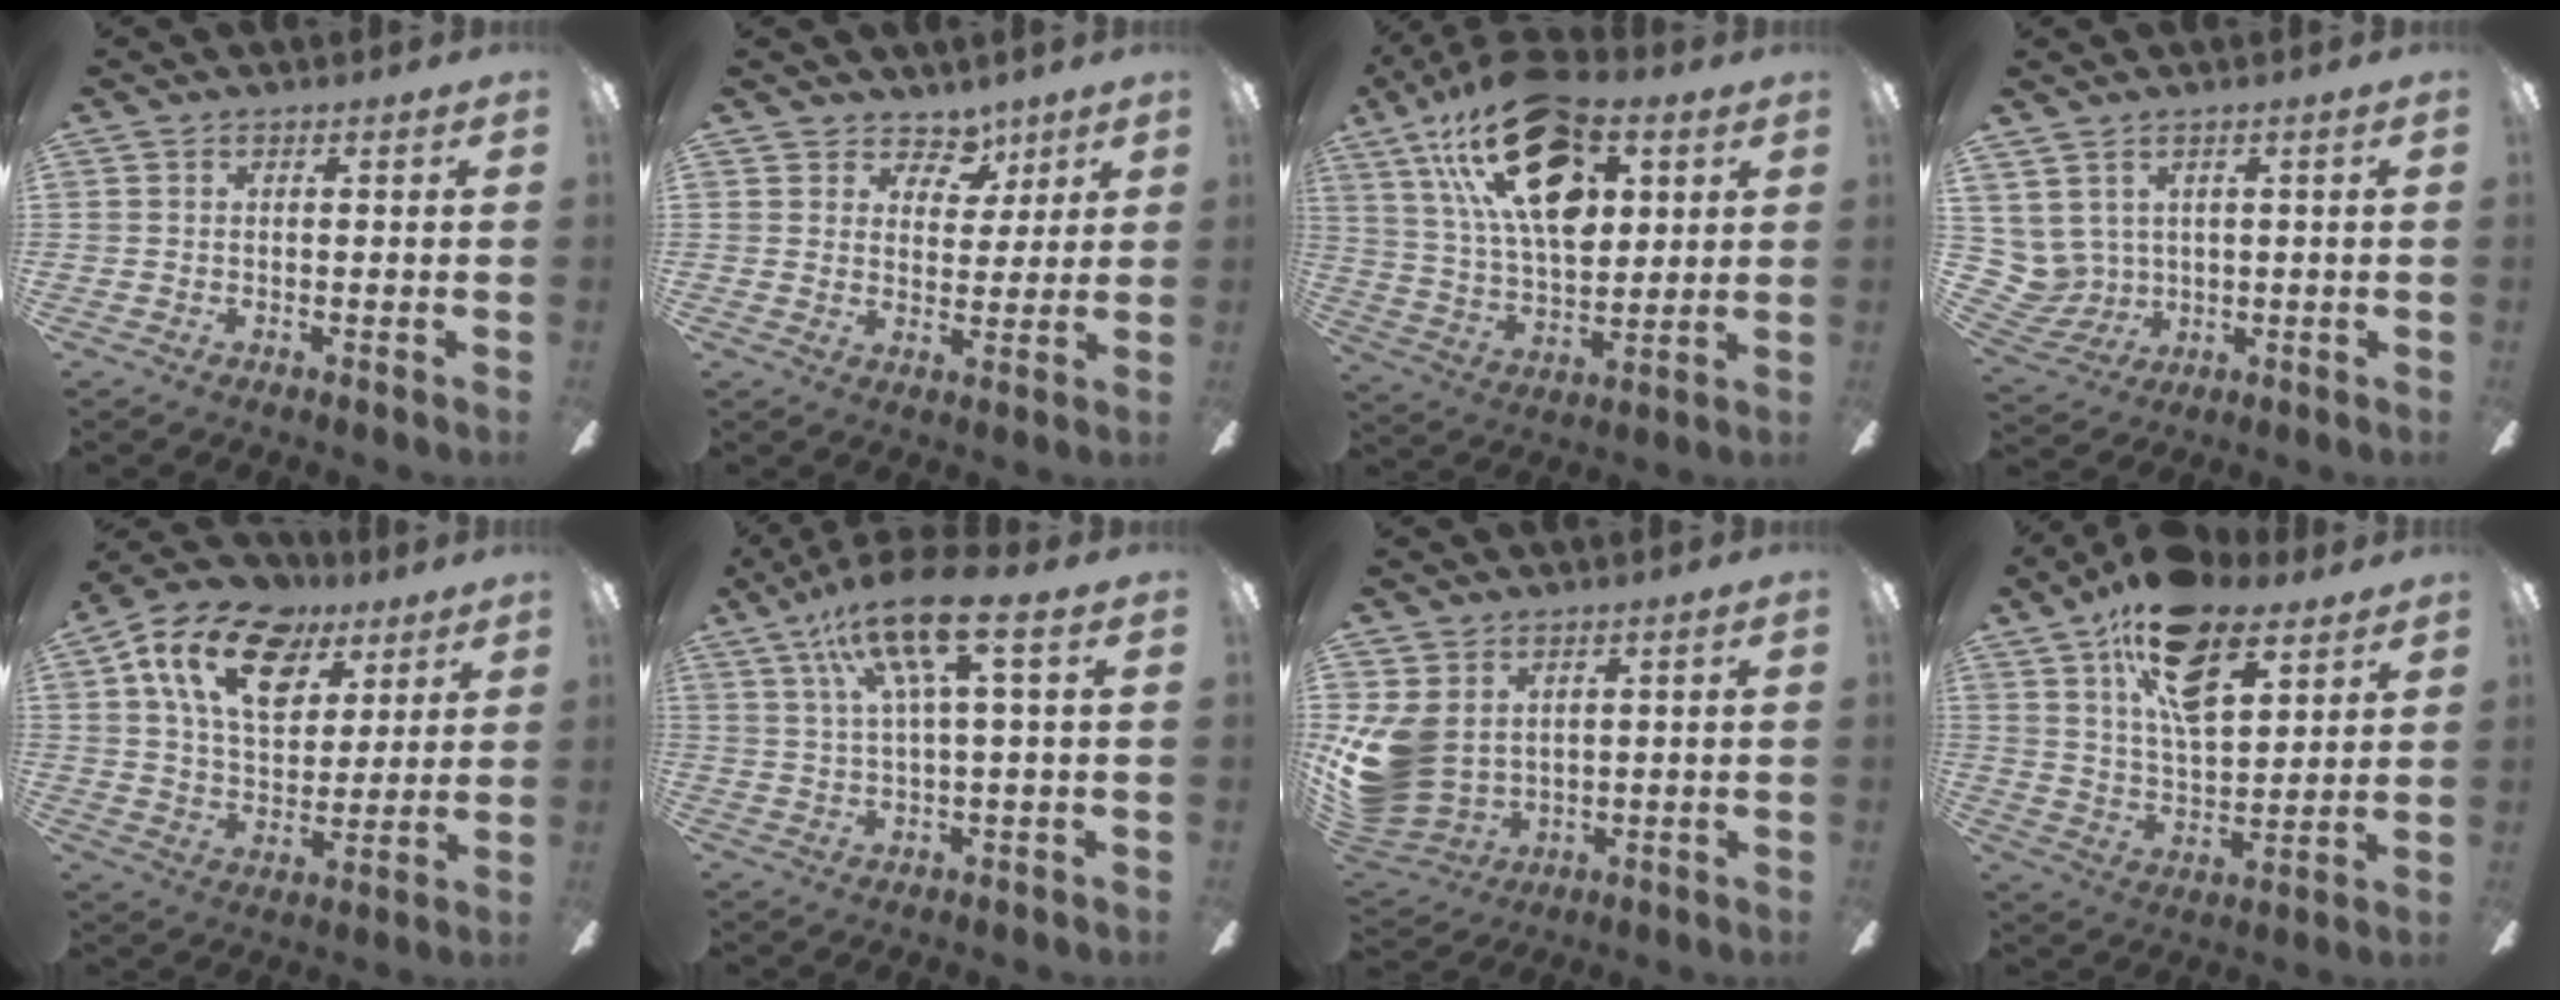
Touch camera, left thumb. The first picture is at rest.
{"total": 7.9, "force": [5.6, 5.1, 2.4], "torque": [-0.024, -0.041, 0.102]}
{"total": 25.8, "force": [12.4, 13.6, 18.2], "torque": [-0.319, -0.043, 0.212]}
{"total": 6.4, "force": [3.5, 5.3, 0.7], "torque": [-0.065, -0.024, 0.074]}
{"total": 19.0, "force": [10.0, 11.5, 11.3], "torque": [-0.189, -0.030, 0.179]}
{"total": 14.8, "force": [7.1, 3.6, 12.5], "torque": [-0.233, -0.017, 0.117]}
{"total": 11.5, "force": [1.8, 9.4, 6.4], "torque": [-0.166, -0.014, 0.037]}
{"total": 18.2, "force": [11.1, 9.0, 11.4], "torque": [-0.193, -0.040, 0.194]}